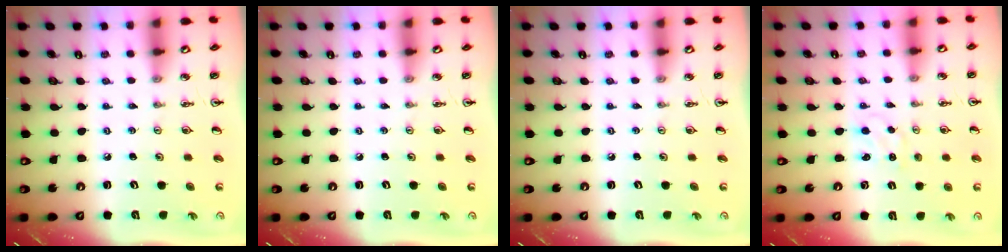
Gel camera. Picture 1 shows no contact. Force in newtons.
{"total": 0.0}
{"total": 0.0}
{"total": 1.5, "press": 1.5, "slide": 0.2}